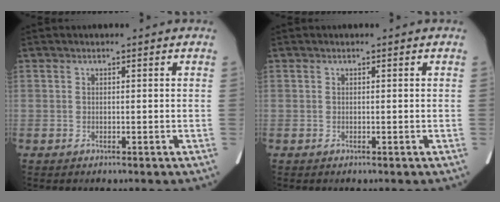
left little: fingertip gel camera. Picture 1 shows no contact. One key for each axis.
{"total": 0.0}